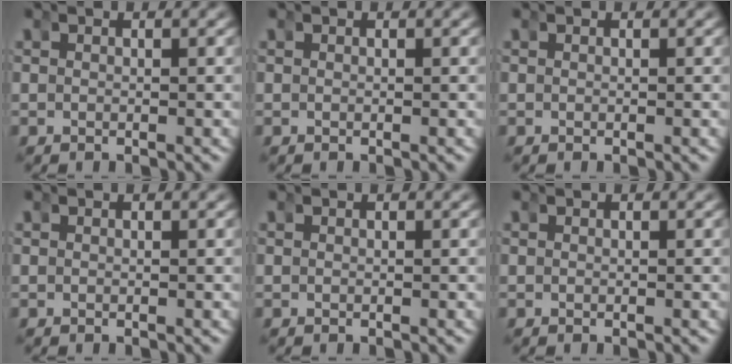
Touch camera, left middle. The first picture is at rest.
{"total": 0.0}
{"total": 0.0}
{"total": 0.0}
{"total": 0.0}
{"total": 0.0}